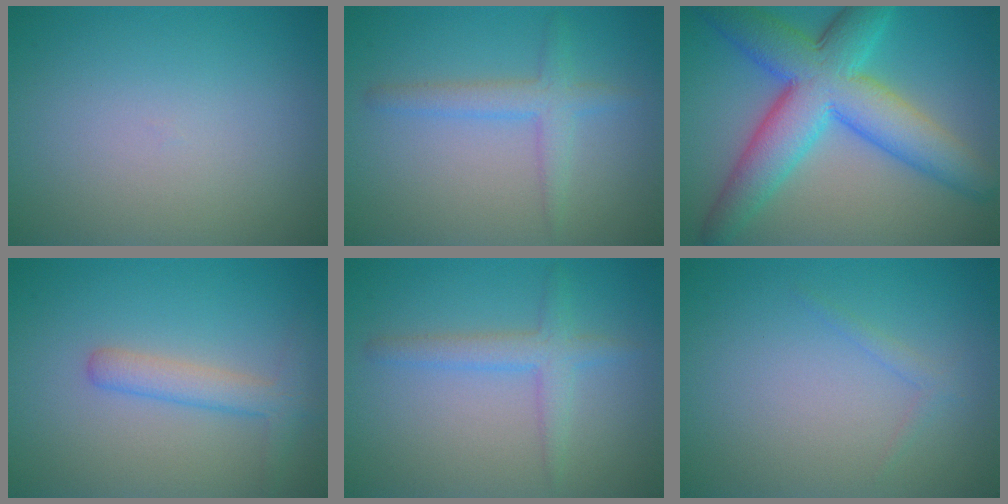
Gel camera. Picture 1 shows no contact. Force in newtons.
{"total": 2.6, "press": 2.6, "slide": 0.1}
{"total": 10.1, "press": 10.1, "slide": 0.4}
{"total": 2.7, "press": 2.7, "slide": 0.1}
{"total": 2.6, "press": 2.6, "slide": 0.1}
{"total": 0.8, "press": 0.8, "slide": 0.0}